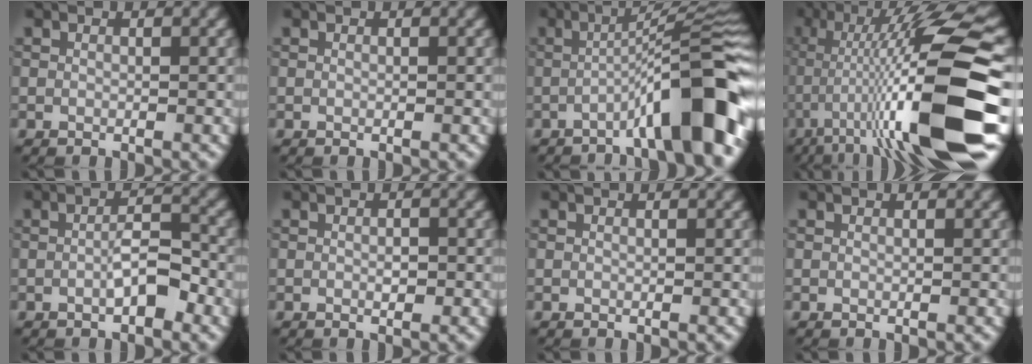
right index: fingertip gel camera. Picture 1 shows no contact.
{"total": 0.0}
{"total": 10.2, "force": [-4.2, 1.3, 9.2], "torque": [-0.119, 0.028, -0.070]}
{"total": 15.4, "force": [-4.1, 2.1, 14.7], "torque": [-0.238, 0.022, -0.058]}
{"total": 3.3, "force": [-1.2, 0.9, 2.9], "torque": [-0.051, 0.007, -0.023]}
{"total": 1.0, "force": [-0.2, 0.4, 0.9], "torque": [-0.016, 0.001, -0.003]}
{"total": 0.0}
{"total": 0.0}